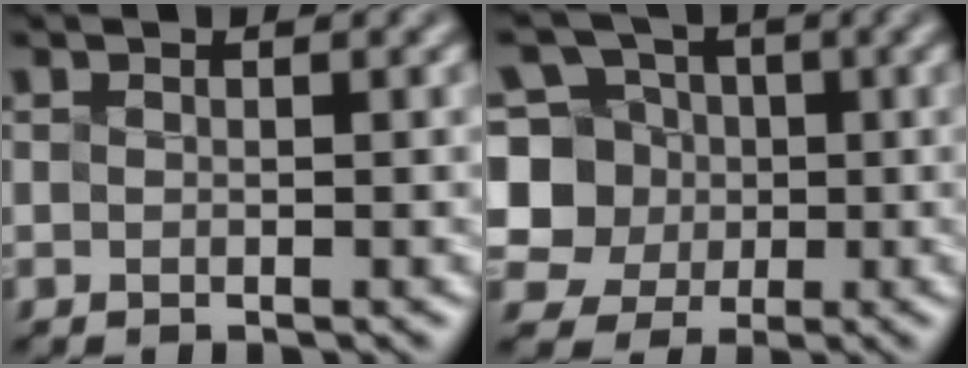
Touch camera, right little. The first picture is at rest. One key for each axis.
{"total": 6.7, "fx": 0.4, "fy": 6.2, "fz": 2.5, "tx": -0.050, "ty": 0.014, "tz": -0.020}